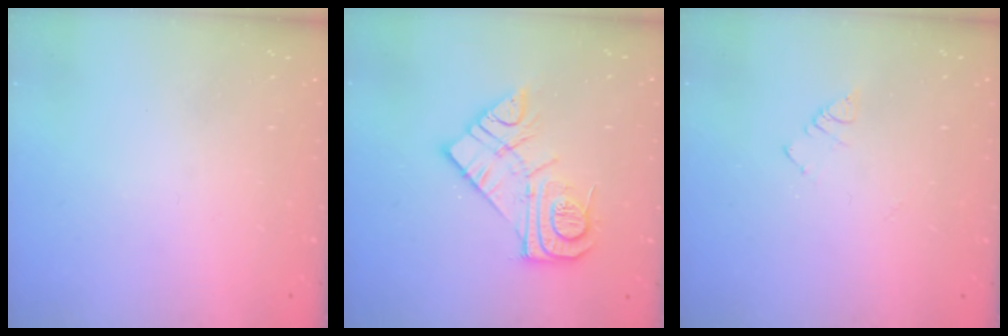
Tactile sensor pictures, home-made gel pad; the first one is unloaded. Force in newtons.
{"total": 13.4, "press": 13.4, "slide": 1.1}
{"total": 3.9, "press": 3.9, "slide": 0.4}